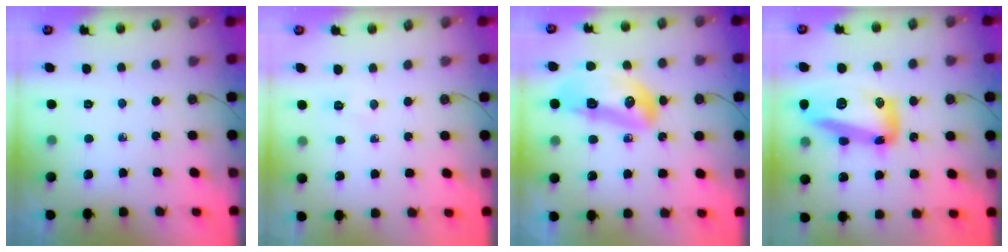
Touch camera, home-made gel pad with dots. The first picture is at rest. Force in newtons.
{"total": 21.7, "press": 6.6, "slide": 20.7}
{"total": 15.3, "press": 15.2, "slide": 1.8}
{"total": 18.3, "press": 18.3, "slide": 1.5}